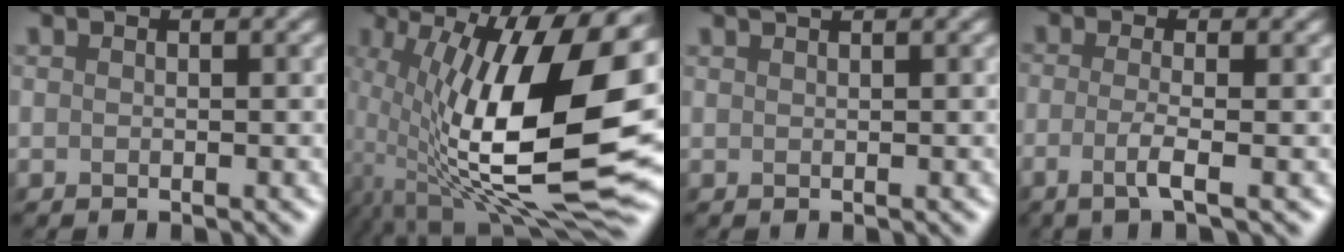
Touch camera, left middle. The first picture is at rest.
{"total": 16.6, "force": [0.5, 6.4, 15.4], "torque": [-0.286, -0.006, 0.004]}
{"total": 0.8, "force": [0.6, 0.0, 0.5], "torque": [-0.008, 0.003, 0.009]}
{"total": 2.6, "force": [-0.9, 0.5, 2.4], "torque": [-0.048, -0.003, -0.030]}